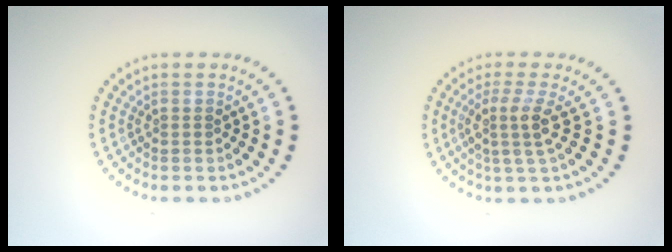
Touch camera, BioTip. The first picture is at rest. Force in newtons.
{"total": 2.8, "press": 2.1, "slide": 1.8}